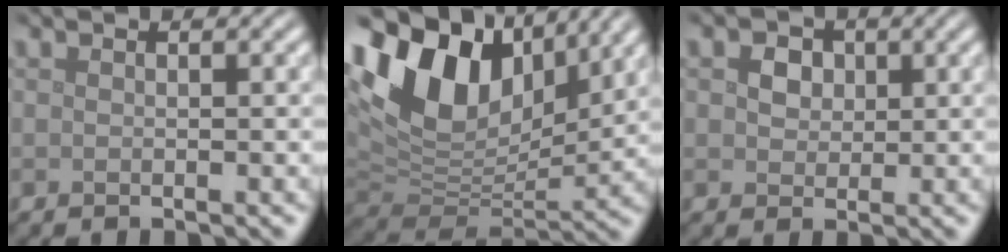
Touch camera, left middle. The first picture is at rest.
{"total": 13.2, "force": [6.3, 7.9, 8.4], "torque": [-0.170, 0.025, 0.111]}
{"total": 2.7, "force": [1.0, 2.1, 1.4], "torque": [-0.025, 0.002, 0.009]}